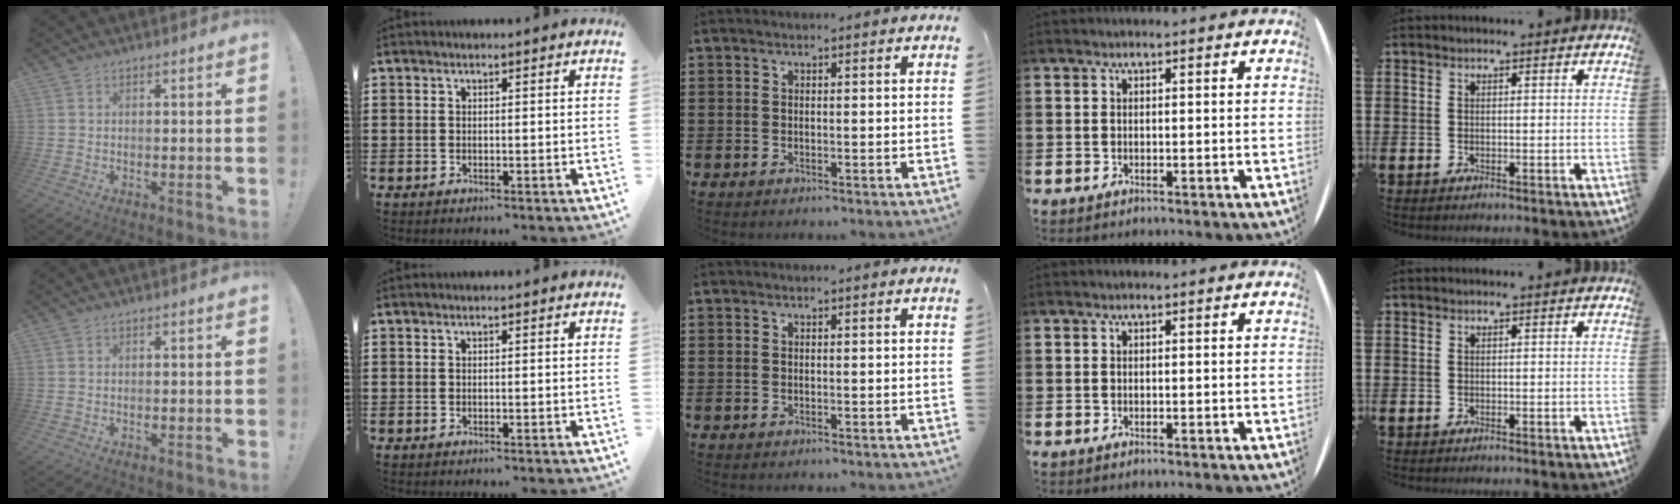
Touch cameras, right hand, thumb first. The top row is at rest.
{}